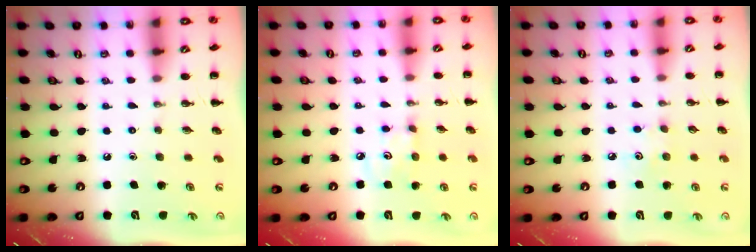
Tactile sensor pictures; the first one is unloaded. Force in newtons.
{"total": 3.4, "press": 3.3, "slide": 1.0}
{"total": 3.7, "press": 3.6, "slide": 0.9}